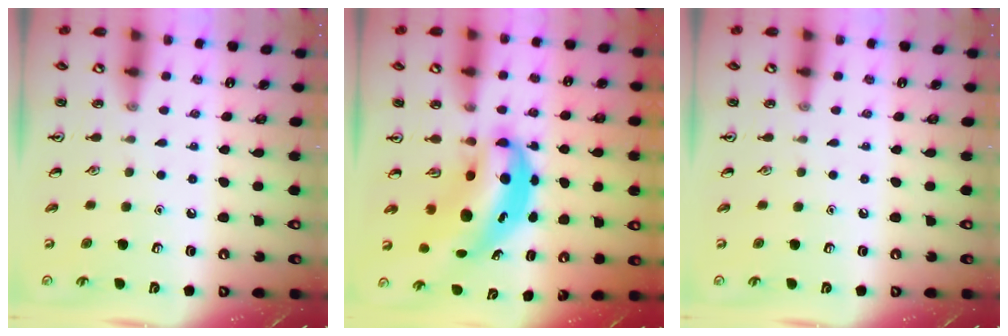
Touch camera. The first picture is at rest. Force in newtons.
{"total": 8.0, "press": 7.7, "slide": 2.1}
{"total": 0.0}